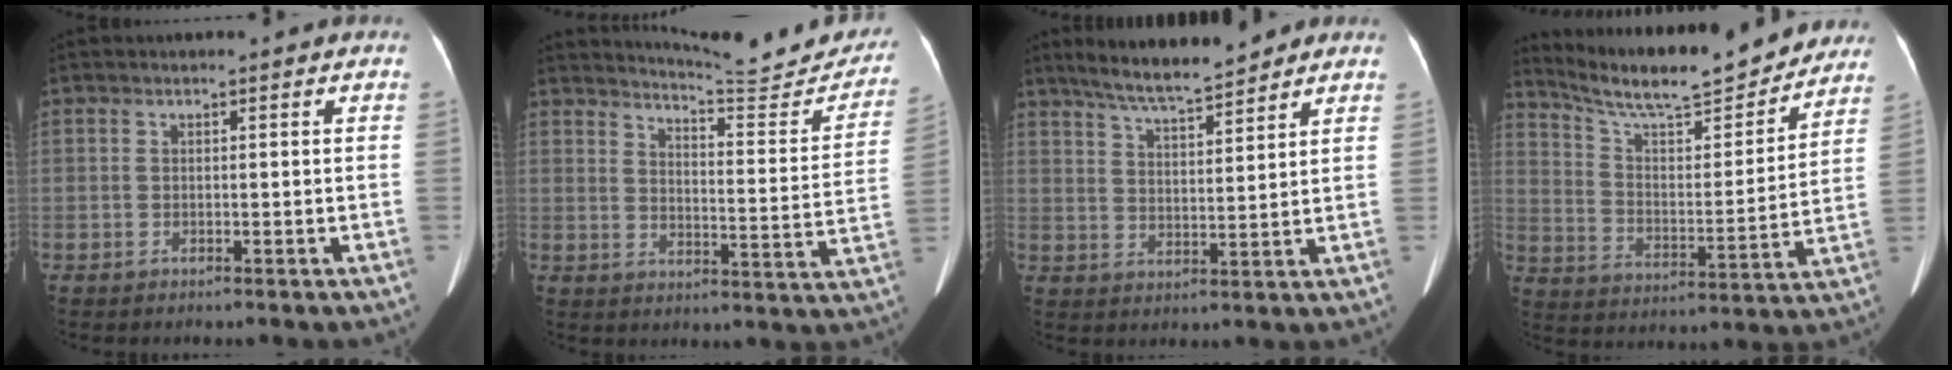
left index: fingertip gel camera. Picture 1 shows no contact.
{"total": 17.0, "force": [16.4, 1.4, 4.4], "torque": [-0.051, -0.070, 0.195]}
{"total": 9.8, "force": [8.5, 1.1, 4.7], "torque": [-0.078, 0.014, 0.144]}
{"total": 21.9, "force": [19.6, 3.7, 8.9], "torque": [-0.144, -0.002, 0.288]}